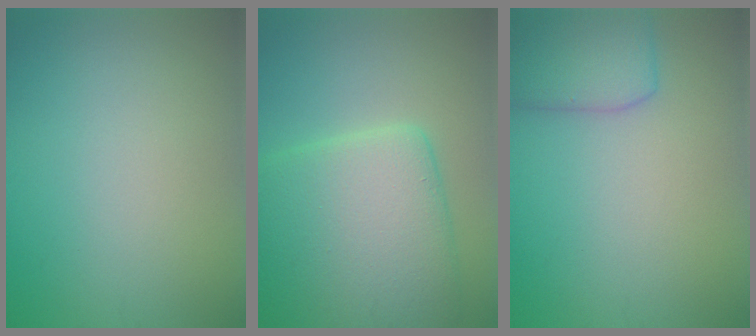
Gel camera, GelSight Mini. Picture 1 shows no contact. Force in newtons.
{"total": 10.1, "press": 10.1, "slide": 0.4}
{"total": 4.2, "press": 4.2, "slide": 0.1}